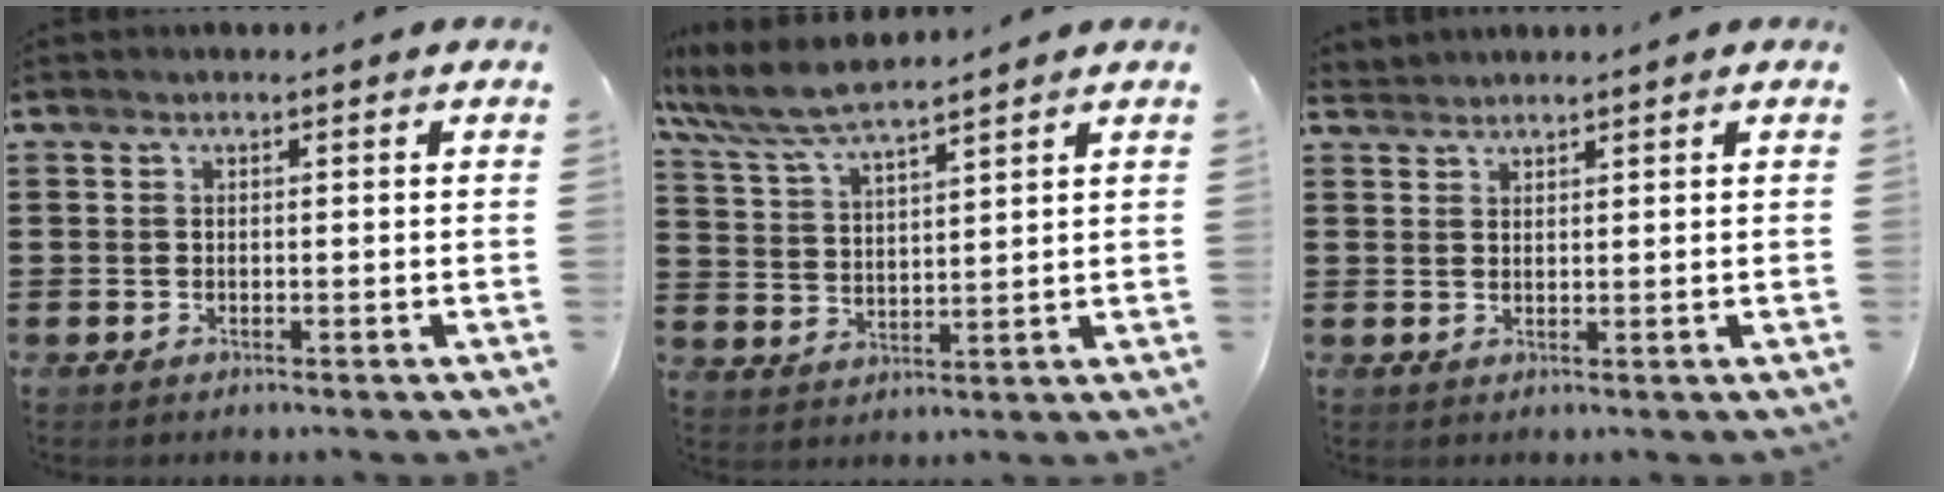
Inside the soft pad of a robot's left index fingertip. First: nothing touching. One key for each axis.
{"total": 6.8, "fx": 6.1, "fy": 0.7, "fz": 3.0, "tx": -0.079, "ty": -0.022, "tz": 0.108}
{"total": 1.6, "fx": 1.6, "fy": -0.1, "fz": -0.2, "tx": 0.001, "ty": 0.001, "tz": 0.033}